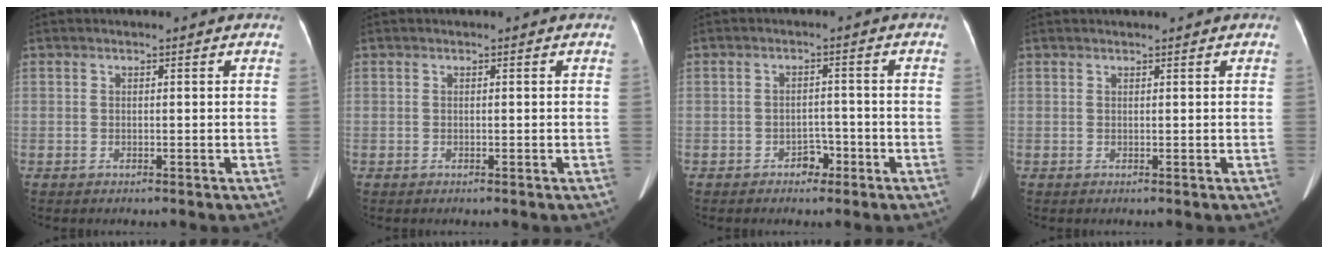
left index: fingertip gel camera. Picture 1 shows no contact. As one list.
[{"total": 0.0}, {"total": 2.6, "force": [-1.7, 1.7, 1.2], "torque": [-0.013, 0.006, -0.022]}, {"total": 1.3, "force": [1.2, 0.1, 0.5], "torque": [-0.006, 0.018, 0.022]}]